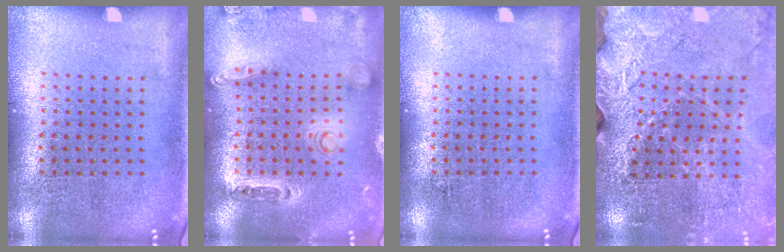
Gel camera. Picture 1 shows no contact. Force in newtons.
{"total": 1.0, "press": 1.0, "slide": 0.3}
{"total": 0.0}
{"total": 3.1, "press": 3.0, "slide": 0.4}